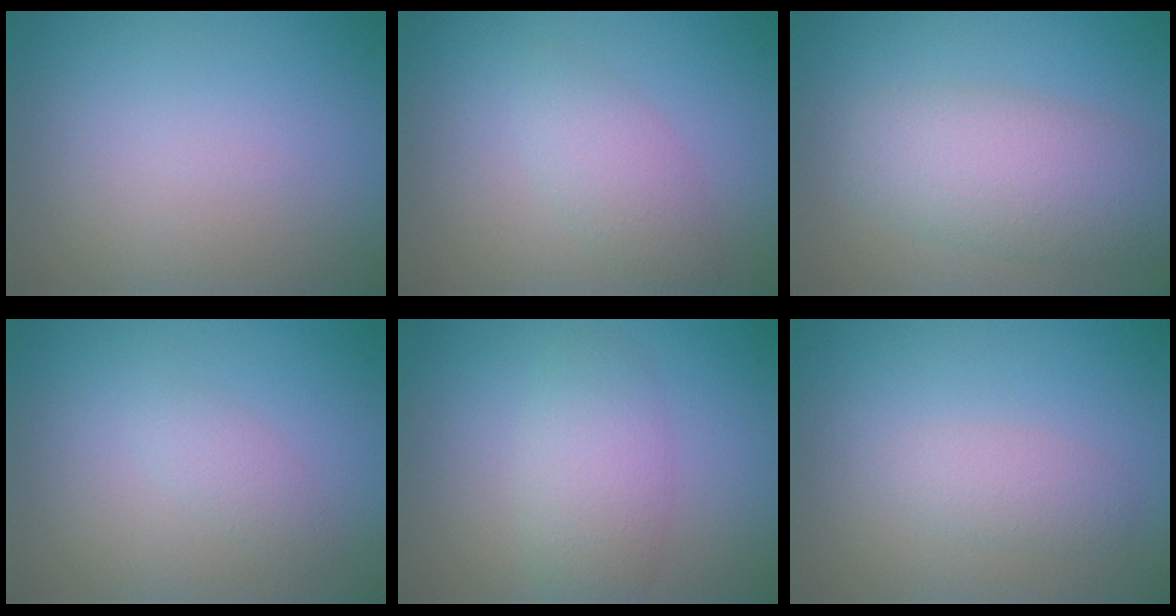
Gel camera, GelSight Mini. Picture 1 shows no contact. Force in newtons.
{"total": 2.4, "press": 2.4, "slide": 0.1}
{"total": 5.8, "press": 5.7, "slide": 0.2}
{"total": 1.3, "press": 1.3, "slide": 0.0}
{"total": 3.4, "press": 3.4, "slide": 0.1}
{"total": 1.7, "press": 1.7, "slide": 0.2}